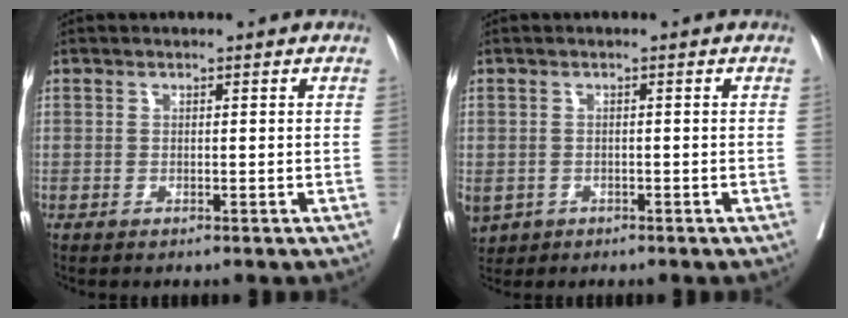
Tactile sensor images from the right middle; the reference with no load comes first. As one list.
[{"total": 6.1, "force": [-2.9, 4.9, 2.2], "torque": [-0.064, -0.004, -0.040]}]